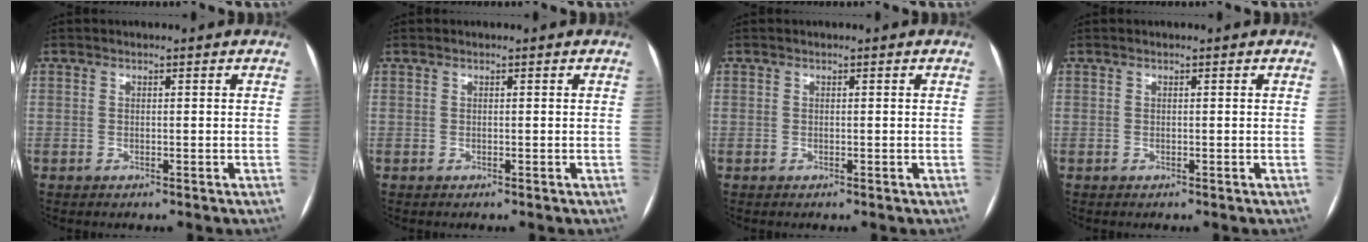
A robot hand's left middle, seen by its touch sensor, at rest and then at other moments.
{"total": 0.0}
{"total": 0.0}
{"total": 0.0}